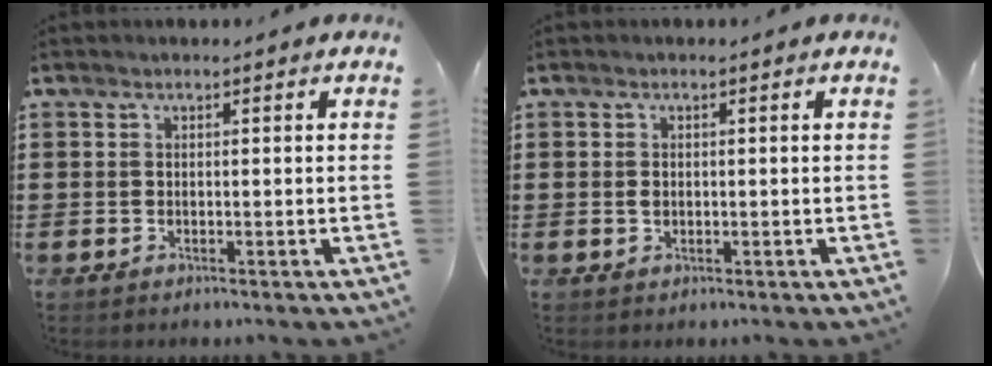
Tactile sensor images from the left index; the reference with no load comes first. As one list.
[{"total": 0.9, "force": [0.0, 0.7, 0.6], "torque": [-0.014, 0.003, -0.002]}]